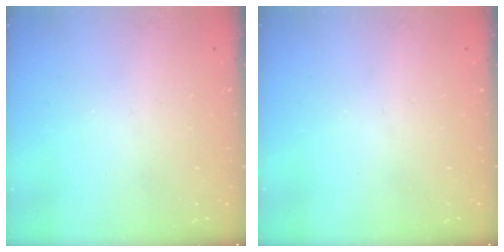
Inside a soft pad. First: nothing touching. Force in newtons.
{"total": 0.0}